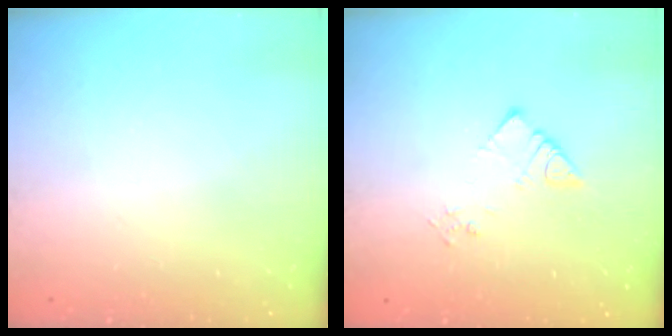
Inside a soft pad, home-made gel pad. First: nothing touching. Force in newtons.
{"total": 3.9, "press": 3.9, "slide": 0.2}